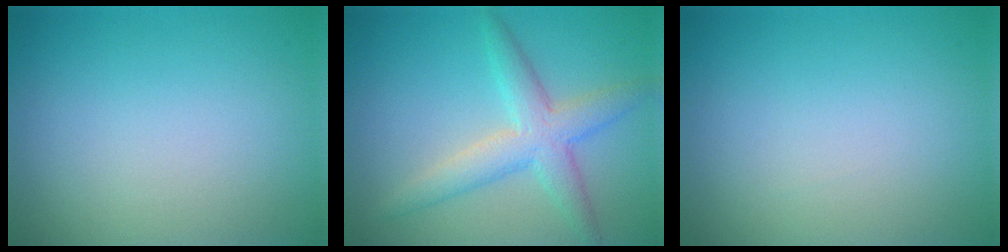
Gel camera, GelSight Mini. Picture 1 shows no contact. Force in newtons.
{"total": 4.3, "press": 4.3, "slide": 0.3}
{"total": 0.0}